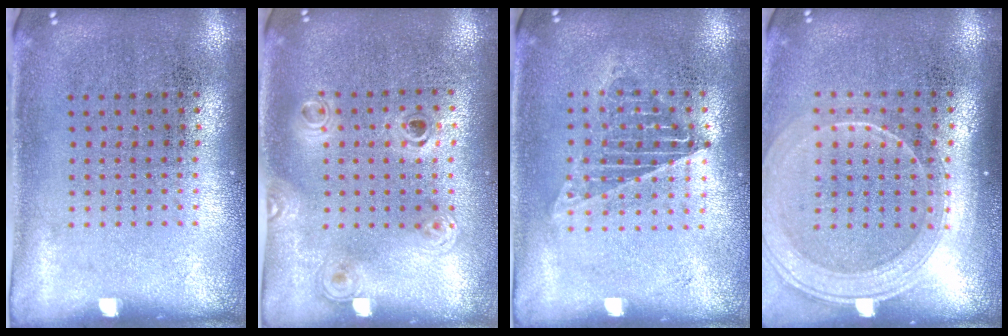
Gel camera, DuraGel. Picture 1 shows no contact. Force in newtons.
{"total": 1.2, "press": 1.0, "slide": 0.7}
{"total": 1.2, "press": 1.1, "slide": 0.4}
{"total": 1.9, "press": 1.7, "slide": 0.9}